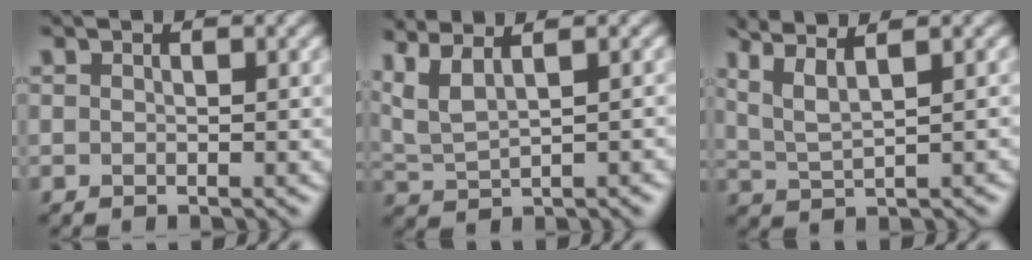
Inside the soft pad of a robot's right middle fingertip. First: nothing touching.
{"total": 5.1, "force": [2.7, 2.0, 3.8], "torque": [-0.073, 0.020, 0.050]}
{"total": 4.6, "force": [2.9, 1.2, 3.4], "torque": [-0.059, 0.015, 0.043]}